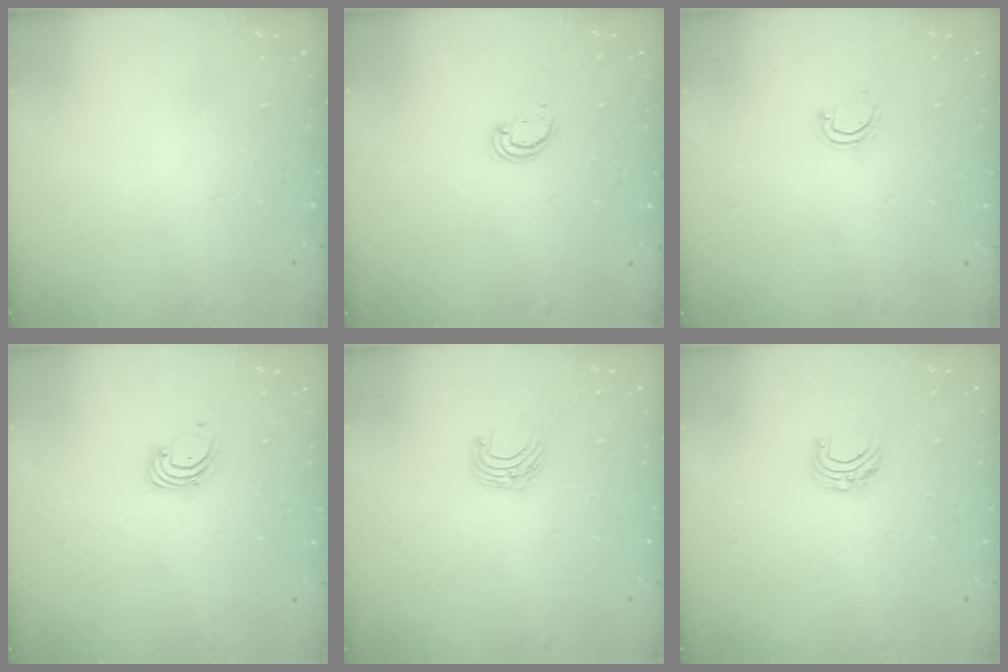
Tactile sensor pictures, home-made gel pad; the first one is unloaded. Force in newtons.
{"total": 2.6, "press": 2.6, "slide": 0.2}
{"total": 3.0, "press": 3.0, "slide": 0.2}
{"total": 1.6, "press": 1.6, "slide": 0.1}
{"total": 5.6, "press": 5.6, "slide": 0.5}
{"total": 5.0, "press": 5.0, "slide": 0.4}